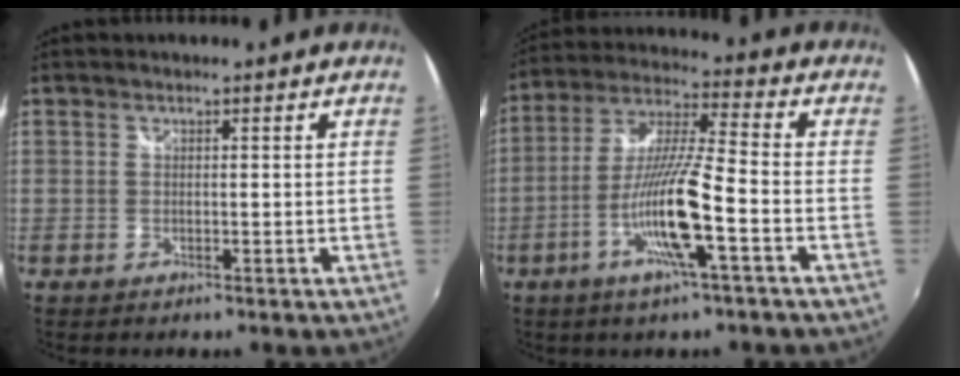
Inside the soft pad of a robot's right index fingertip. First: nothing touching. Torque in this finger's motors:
{"motor_torque": [2.10, -0.04, 1.05, 0.21]}